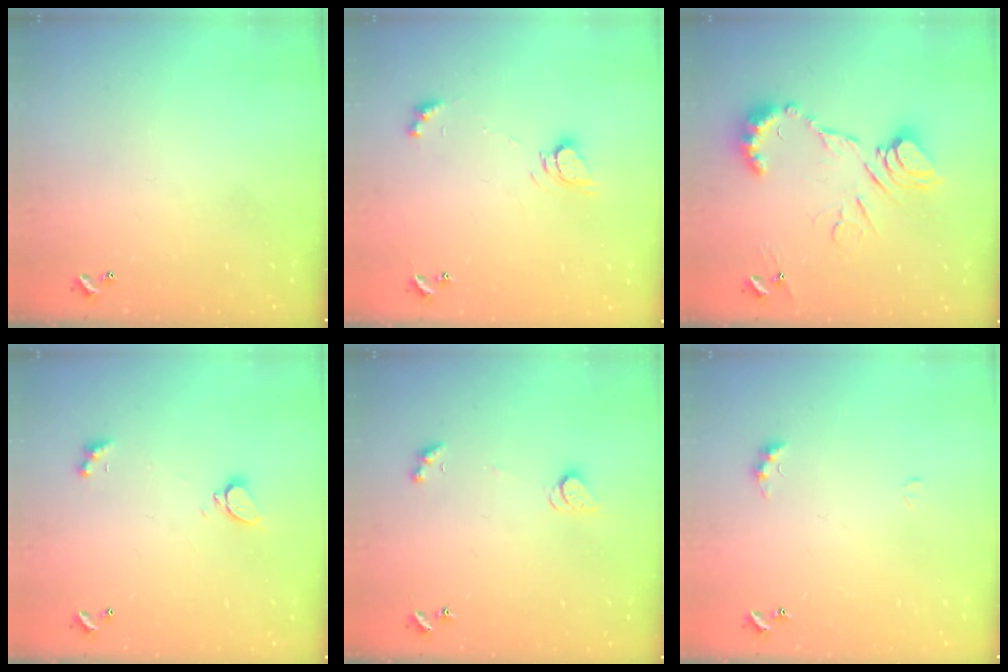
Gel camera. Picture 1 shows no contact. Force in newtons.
{"total": 5.9, "press": 5.9, "slide": 0.5}
{"total": 13.4, "press": 13.3, "slide": 1.4}
{"total": 2.3, "press": 2.2, "slide": 0.7}
{"total": 2.1, "press": 2.1, "slide": 0.4}
{"total": 4.9, "press": 4.8, "slide": 0.7}